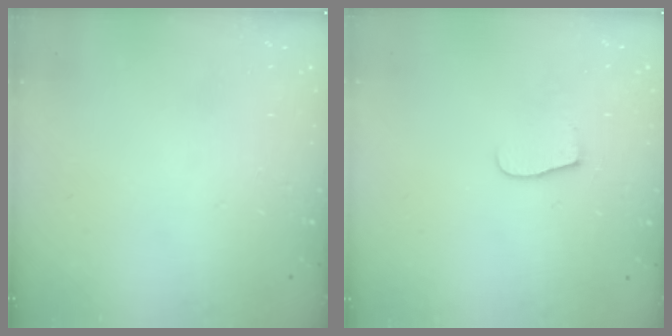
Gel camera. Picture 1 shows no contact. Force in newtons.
{"total": 5.4, "press": 5.4, "slide": 0.5}